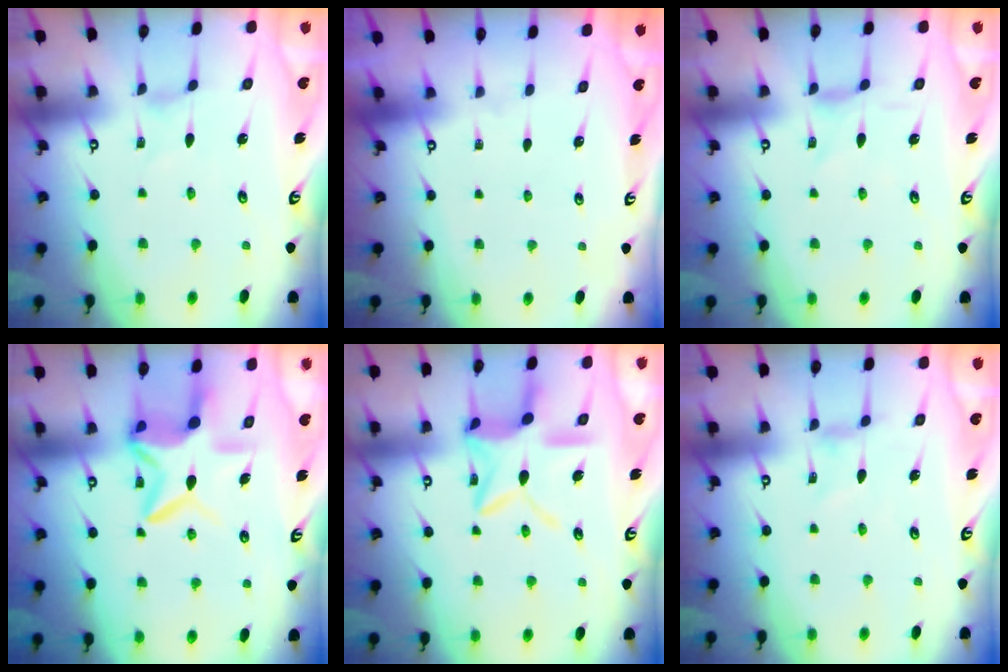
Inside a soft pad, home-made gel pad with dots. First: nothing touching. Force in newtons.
{"total": 0.0}
{"total": 0.7, "press": 0.7, "slide": 0.2}
{"total": 10.5, "press": 10.4, "slide": 1.0}
{"total": 13.4, "press": 13.3, "slide": 1.2}
{"total": 1.5, "press": 1.5, "slide": 0.3}